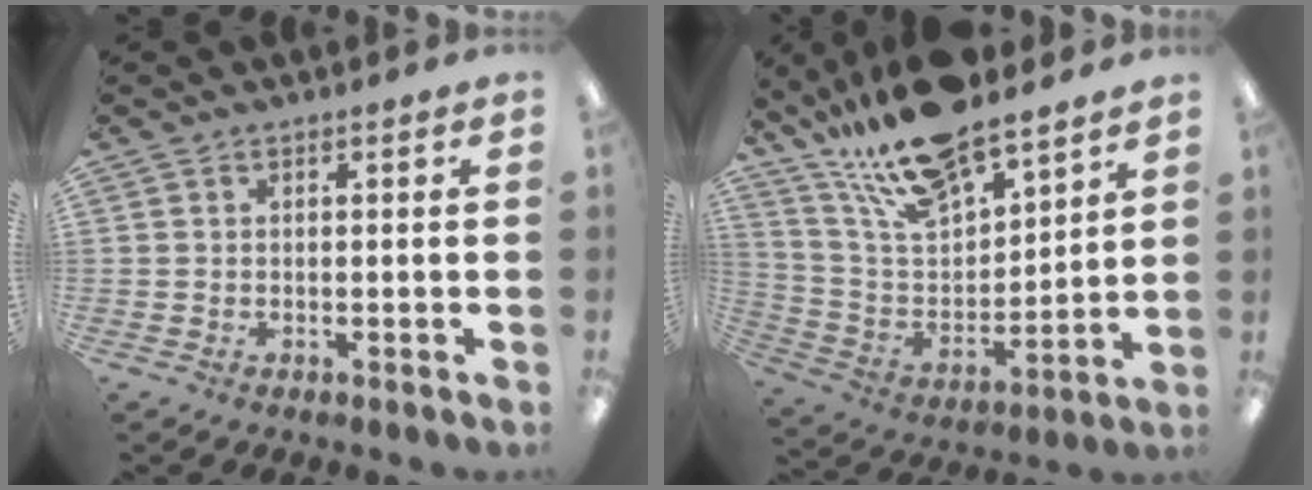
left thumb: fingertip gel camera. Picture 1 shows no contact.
{"total": 18.8, "force": [15.6, 5.6, 8.9], "torque": [-0.188, -0.088, 0.277]}